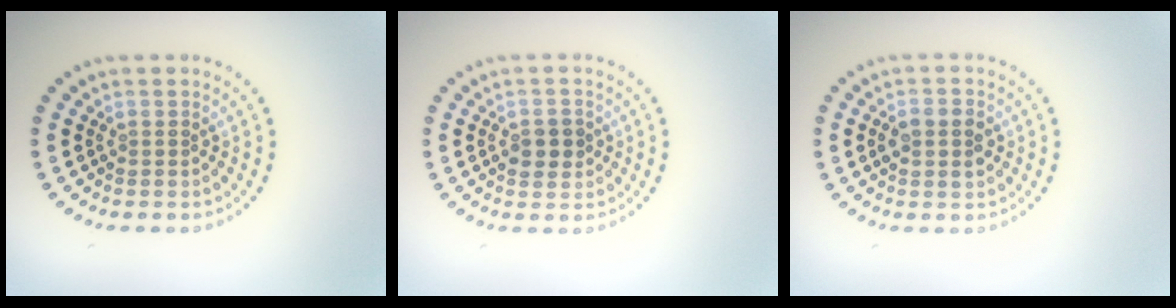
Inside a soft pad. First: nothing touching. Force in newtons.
{"total": 2.2, "press": 2.2, "slide": 0.3}
{"total": 2.8, "press": 2.8, "slide": 0.1}